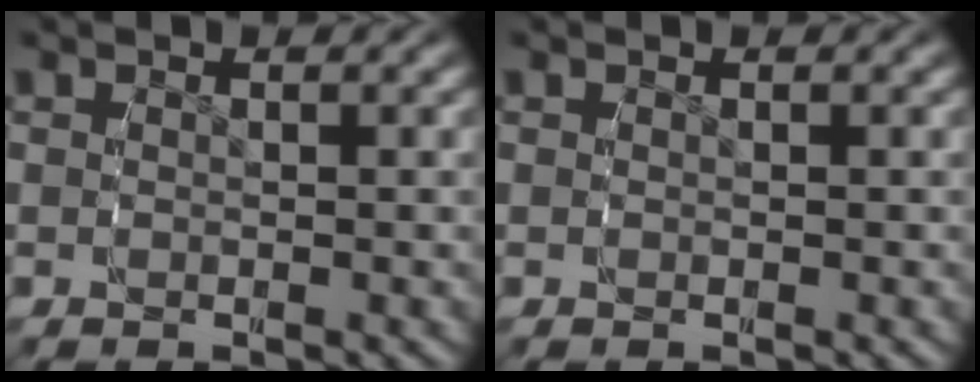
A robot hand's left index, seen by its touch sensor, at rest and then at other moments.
{"total": 0.0}